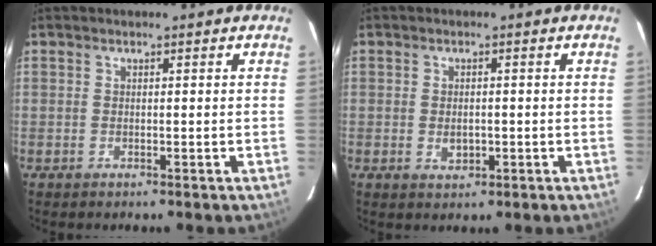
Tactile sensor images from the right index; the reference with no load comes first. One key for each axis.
{"total": 2.8, "fx": -0.6, "fy": 1.9, "fz": 2.0, "tx": -0.035, "ty": -0.001, "tz": -0.006}